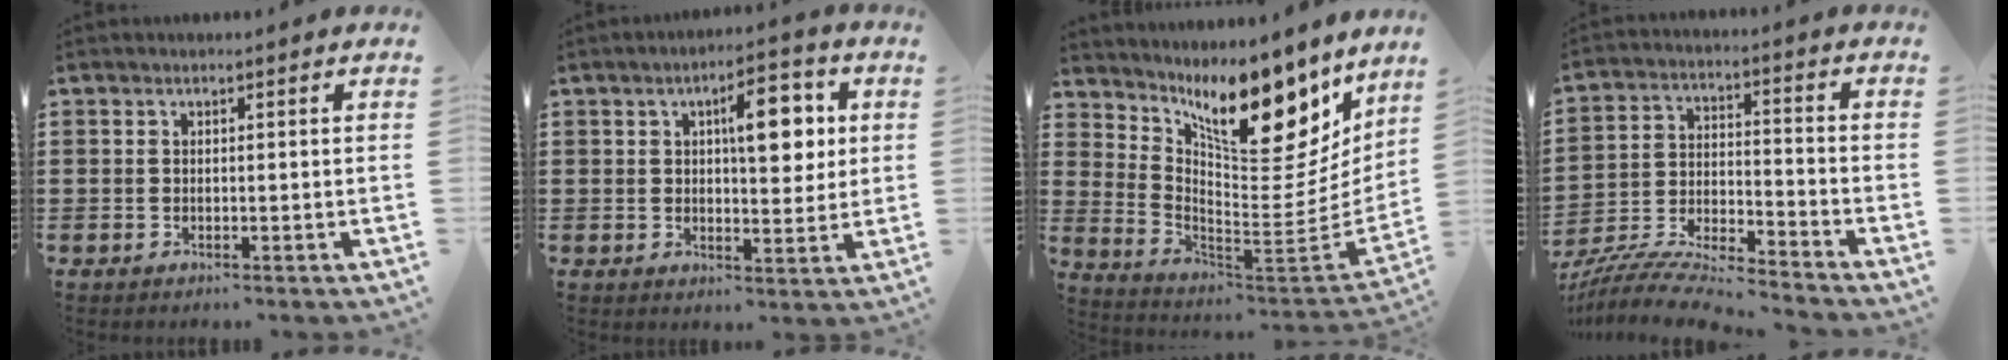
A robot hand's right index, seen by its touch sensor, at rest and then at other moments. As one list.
[{"total": 8.4, "force": [2.4, 3.6, 7.2], "torque": [-0.098, -0.006, 0.029]}, {"total": 13.8, "force": [9.6, 4.7, 8.6], "torque": [-0.143, -0.081, 0.157]}, {"total": 7.7, "force": [-7.4, 0.4, 2.1], "torque": [-0.049, -0.003, -0.150]}]